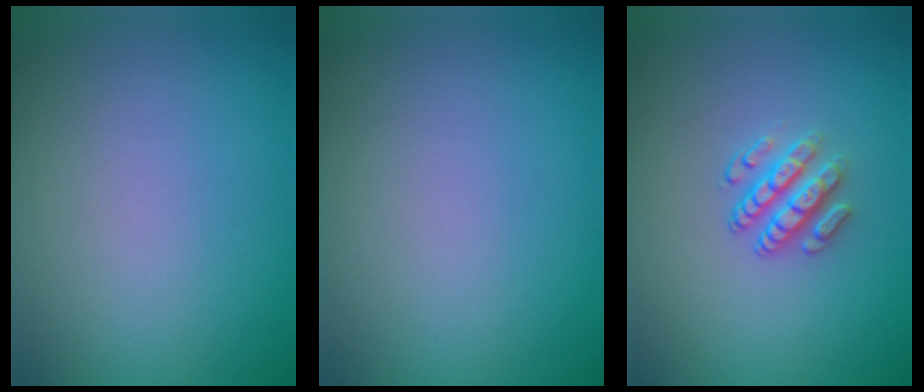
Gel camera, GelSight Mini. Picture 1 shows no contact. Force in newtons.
{"total": 0.0}
{"total": 2.9, "press": 2.5, "slide": 1.5}